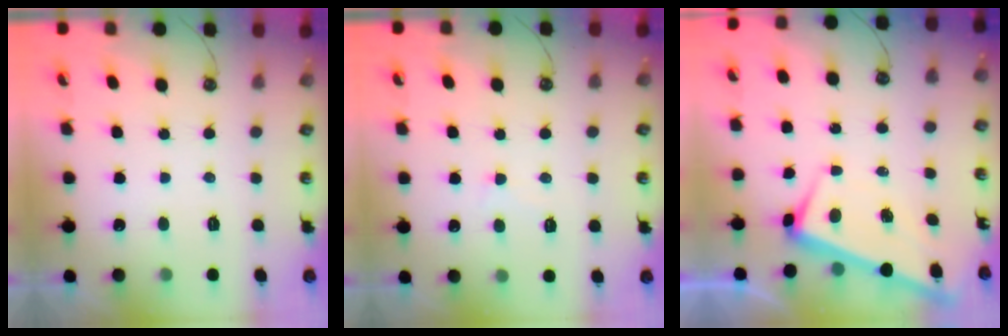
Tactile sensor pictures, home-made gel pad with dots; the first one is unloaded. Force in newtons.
{"total": 2.1, "press": 2.1, "slide": 0.5}
{"total": 1.9, "press": 1.8, "slide": 0.6}